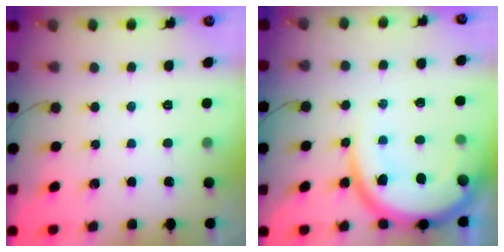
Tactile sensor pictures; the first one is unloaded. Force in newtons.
{"total": 15.6, "press": 15.5, "slide": 1.7}